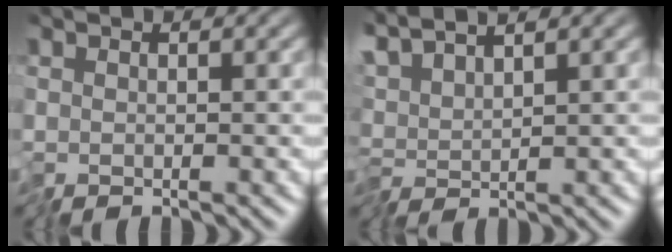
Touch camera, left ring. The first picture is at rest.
{"total": 3.4, "force": [2.8, 0.1, 1.9], "torque": [-0.053, 0.015, 0.052]}